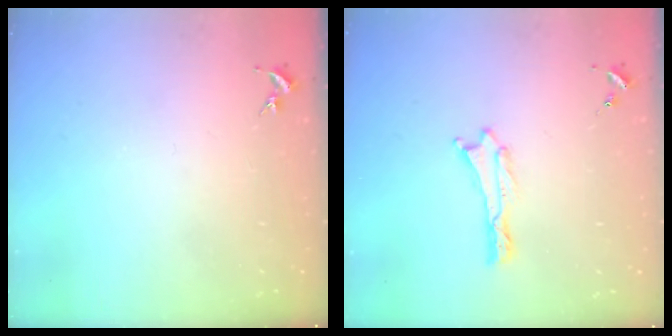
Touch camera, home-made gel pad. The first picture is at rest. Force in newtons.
{"total": 0.0}